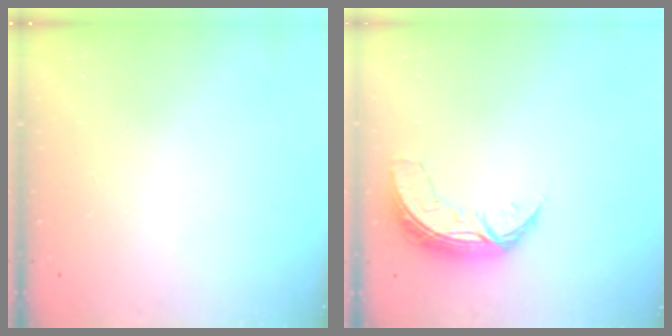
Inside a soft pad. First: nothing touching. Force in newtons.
{"total": 7.3, "press": 7.3, "slide": 0.4}